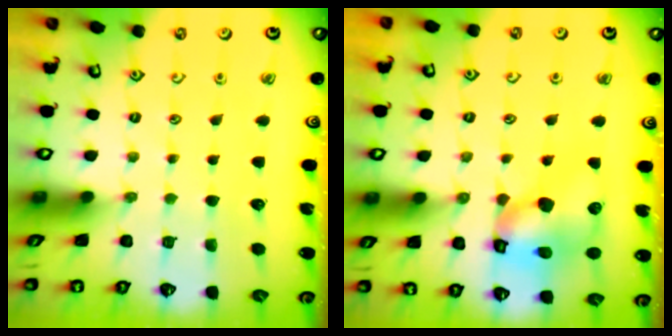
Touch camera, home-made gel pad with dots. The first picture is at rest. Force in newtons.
{"total": 12.4, "press": 12.3, "slide": 1.6}